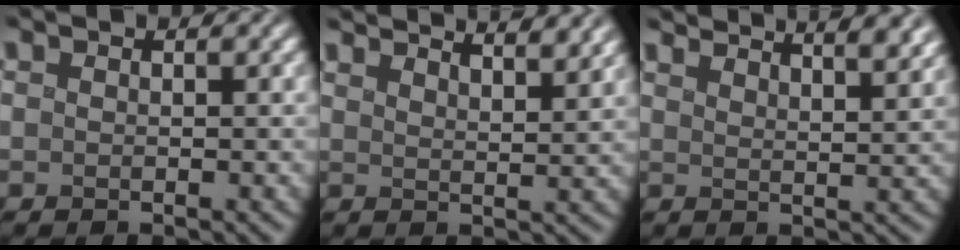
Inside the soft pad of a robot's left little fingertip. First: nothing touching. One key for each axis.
{"total": 7.8, "fx": 6.7, "fy": 1.9, "fz": 3.5, "tx": -0.019, "ty": 0.025, "tz": 0.054}
{"total": 9.0, "fx": 7.6, "fy": 2.2, "fz": 4.3, "tx": -0.030, "ty": 0.028, "tz": 0.066}